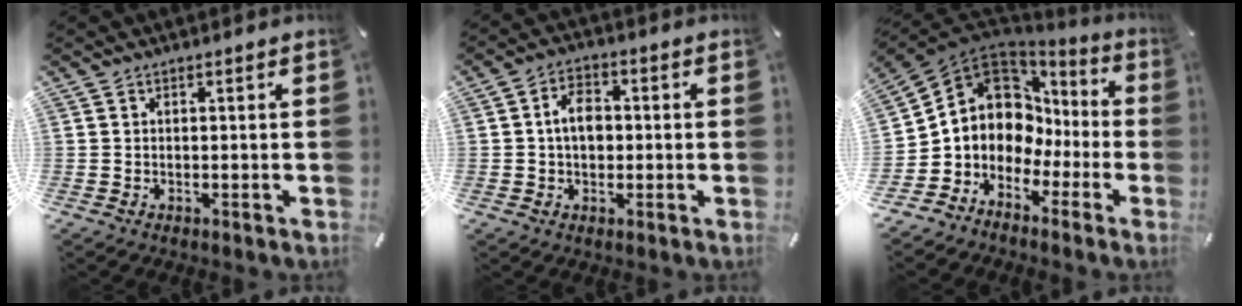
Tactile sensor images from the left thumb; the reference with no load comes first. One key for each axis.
{"total": 6.4, "fx": 0.1, "fy": 4.5, "fz": 4.6, "tx": -0.078, "ty": 0.005, "tz": -0.003}
{"total": 8.5, "fx": 1.9, "fy": 8.1, "fz": 2.1, "tx": -0.065, "ty": -0.040, "tz": 0.040}